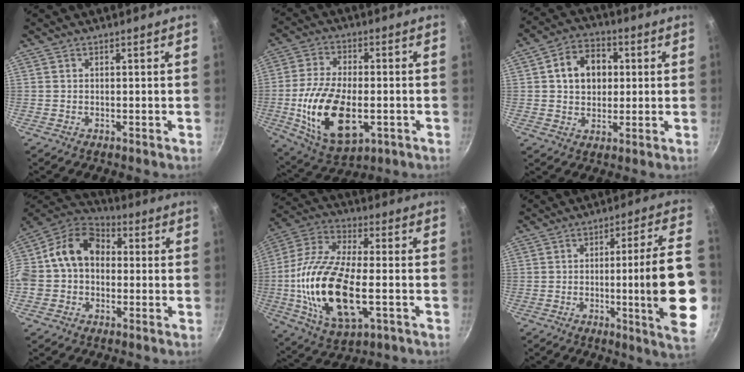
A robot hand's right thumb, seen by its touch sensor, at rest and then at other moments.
{"total": 17.6, "force": [-3.6, 9.2, 14.6], "torque": [-0.268, 0.005, -0.057]}
{"total": 10.1, "force": [1.9, 7.9, 6.0], "torque": [-0.068, 0.012, 0.022]}
{"total": 16.4, "force": [0.5, 12.7, 10.4], "torque": [-0.166, 0.050, -0.010]}
{"total": 21.8, "force": [-3.5, 9.6, 19.2], "torque": [-0.383, 0.009, -0.077]}
{"total": 19.1, "force": [-3.4, 1.3, 18.8], "torque": [-0.255, 0.013, -0.043]}